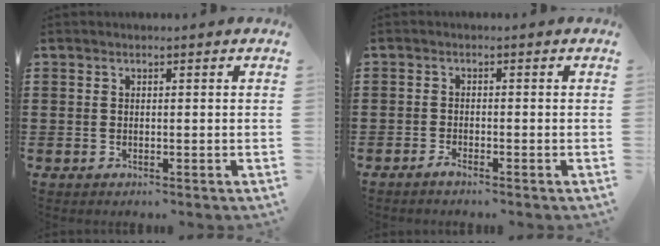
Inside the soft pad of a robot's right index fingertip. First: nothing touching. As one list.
[{"total": 1.2, "force": [-1.1, 0.1, 0.4], "torque": [-0.009, -0.003, -0.020]}]